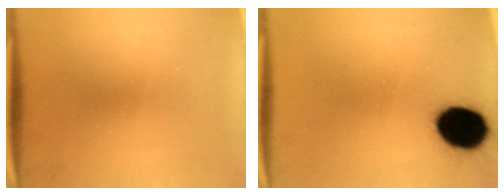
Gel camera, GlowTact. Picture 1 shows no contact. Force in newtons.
{"total": 15.2}